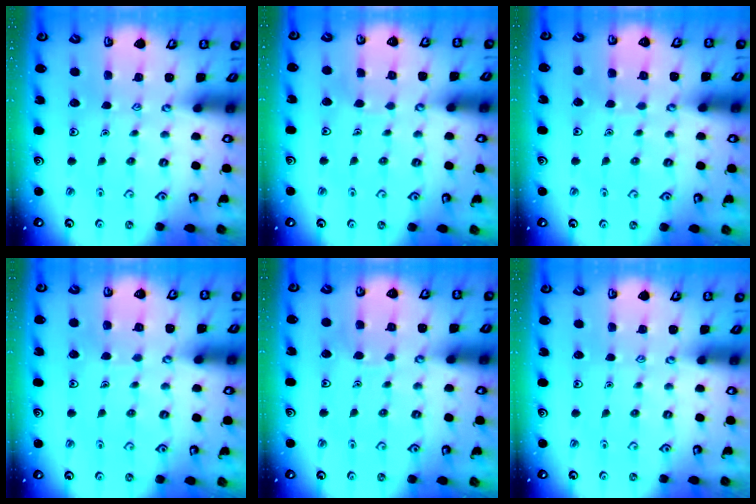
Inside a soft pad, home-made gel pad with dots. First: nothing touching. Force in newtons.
{"total": 2.2, "press": 2.2, "slide": 0.1}
{"total": 3.2, "press": 3.2, "slide": 0.2}
{"total": 4.3, "press": 4.3, "slide": 0.4}
{"total": 4.1, "press": 4.1, "slide": 0.3}
{"total": 0.0}